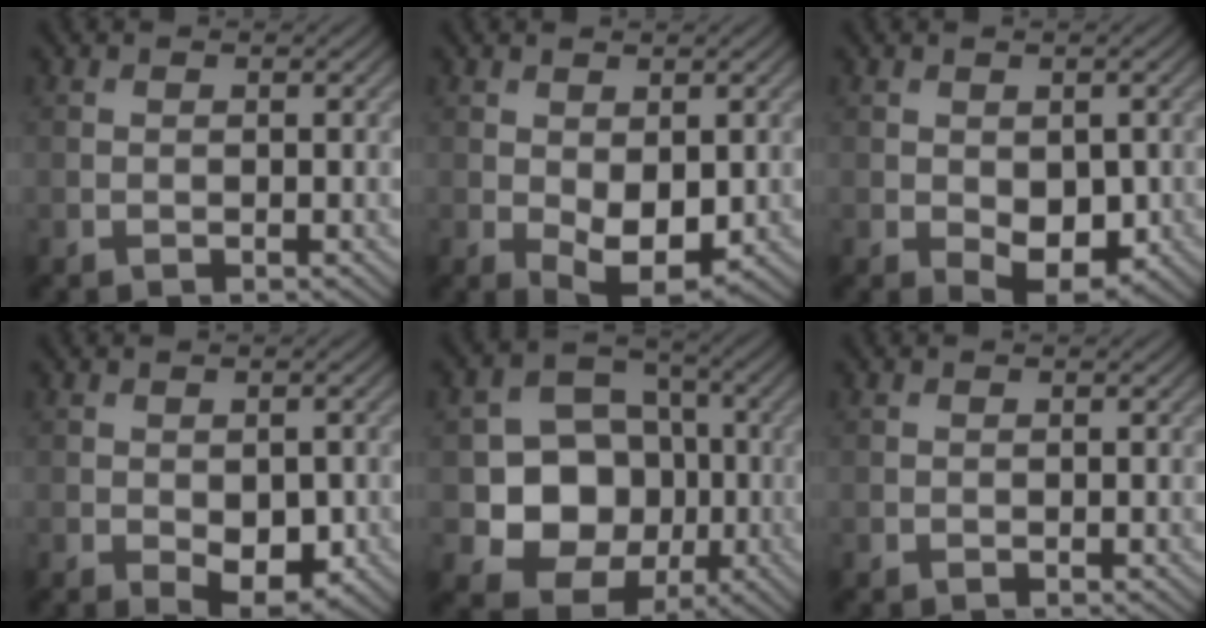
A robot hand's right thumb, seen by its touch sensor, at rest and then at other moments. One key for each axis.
{"total": 5.0, "fx": -0.6, "fy": 2.9, "fz": 4.1, "tx": -0.076, "ty": -0.016, "tz": 0.000}
{"total": 4.7, "fx": -0.9, "fy": 2.9, "fz": 3.7, "tx": -0.060, "ty": -0.017, "tz": -0.007}
{"total": 4.7, "fx": -1.3, "fy": 2.6, "fz": 3.7, "tx": -0.057, "ty": -0.017, "tz": -0.010}
{"total": 10.7, "fx": -1.8, "fy": 9.2, "fz": 5.3, "tx": -0.103, "ty": -0.014, "tz": -0.052}
{"total": 0.0}